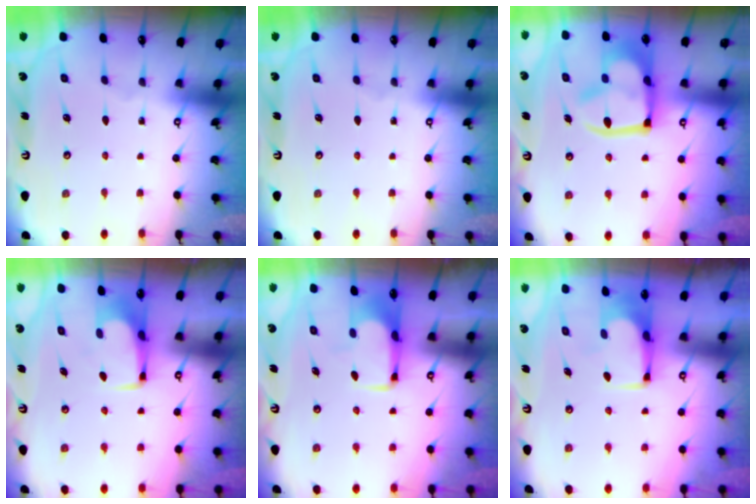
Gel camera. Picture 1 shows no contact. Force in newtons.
{"total": 0.0}
{"total": 12.3, "press": 12.2, "slide": 1.7}
{"total": 1.8, "press": 1.6, "slide": 0.6}
{"total": 1.9, "press": 1.9, "slide": 0.4}
{"total": 1.7, "press": 1.6, "slide": 0.3}